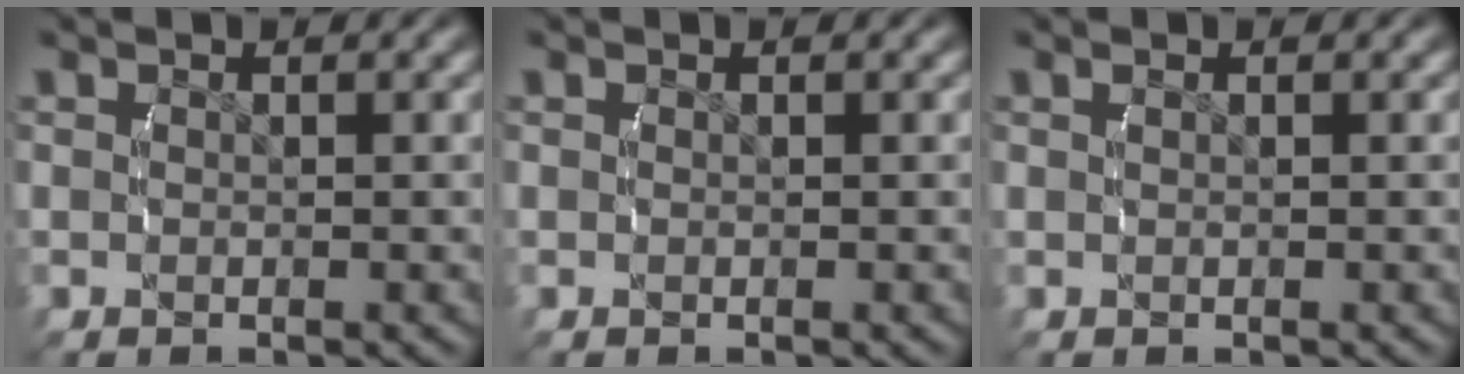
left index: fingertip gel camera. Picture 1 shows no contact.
{"total": 0.0}
{"total": 0.6, "force": [0.2, -0.5, 0.2], "torque": [-0.002, 0.000, 0.007]}